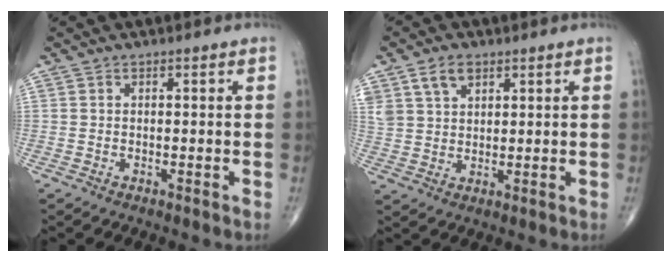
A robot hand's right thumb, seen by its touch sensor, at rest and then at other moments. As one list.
[{"total": 6.9, "force": [3.8, 4.4, 3.7], "torque": [-0.061, -0.010, 0.078]}]